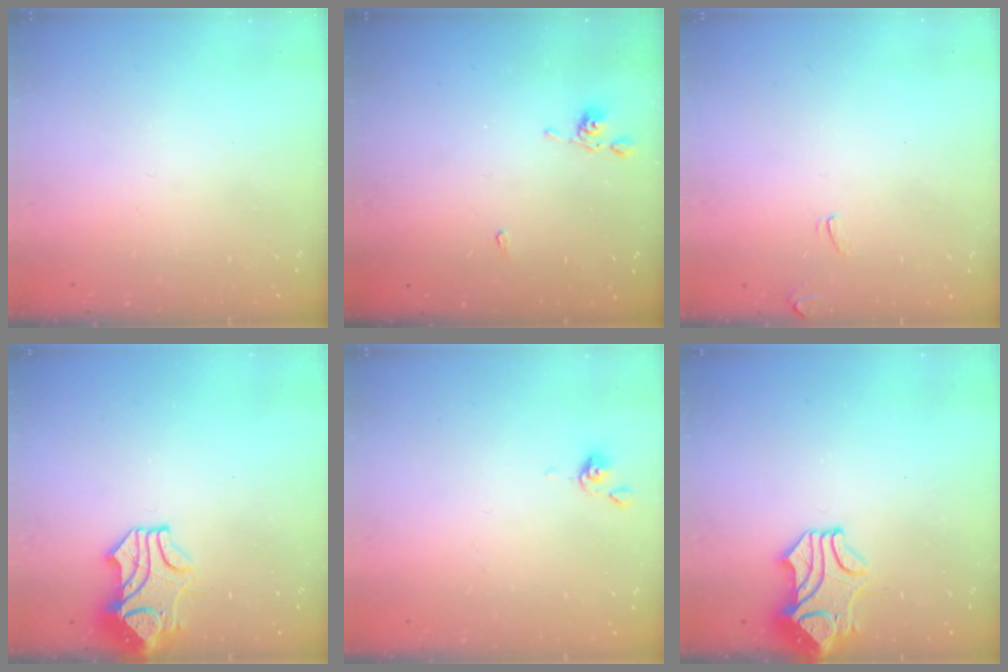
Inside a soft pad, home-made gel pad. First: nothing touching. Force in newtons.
{"total": 2.1, "press": 2.1, "slide": 0.5}
{"total": 2.0, "press": 2.0, "slide": 0.4}
{"total": 2.2, "press": 1.9, "slide": 1.1}
{"total": 0.6, "press": 0.5, "slide": 0.2}
{"total": 2.0, "press": 1.7, "slide": 1.1}